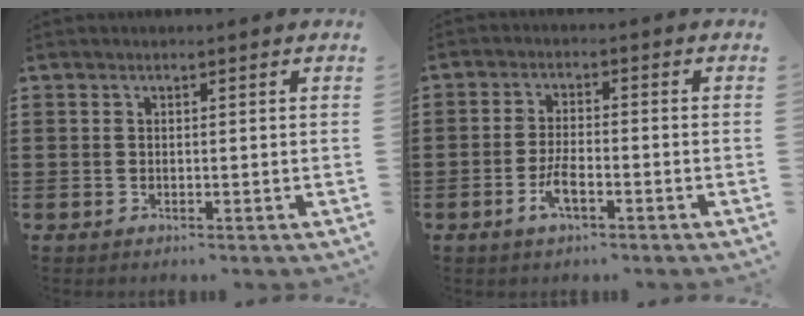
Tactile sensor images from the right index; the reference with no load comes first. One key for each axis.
{"total": 3.9, "fx": -2.0, "fy": 1.2, "fz": 3.2, "tx": -0.068, "ty": -0.001, "tz": -0.039}